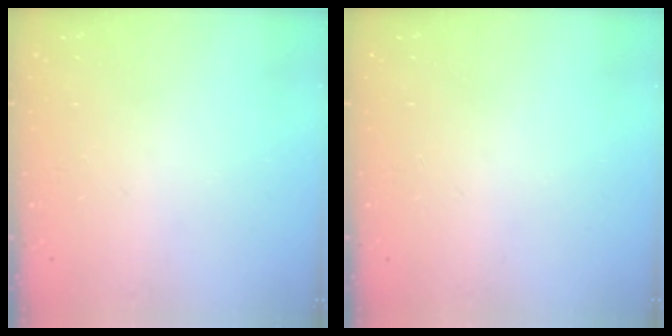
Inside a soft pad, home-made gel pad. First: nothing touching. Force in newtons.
{"total": 0.0}